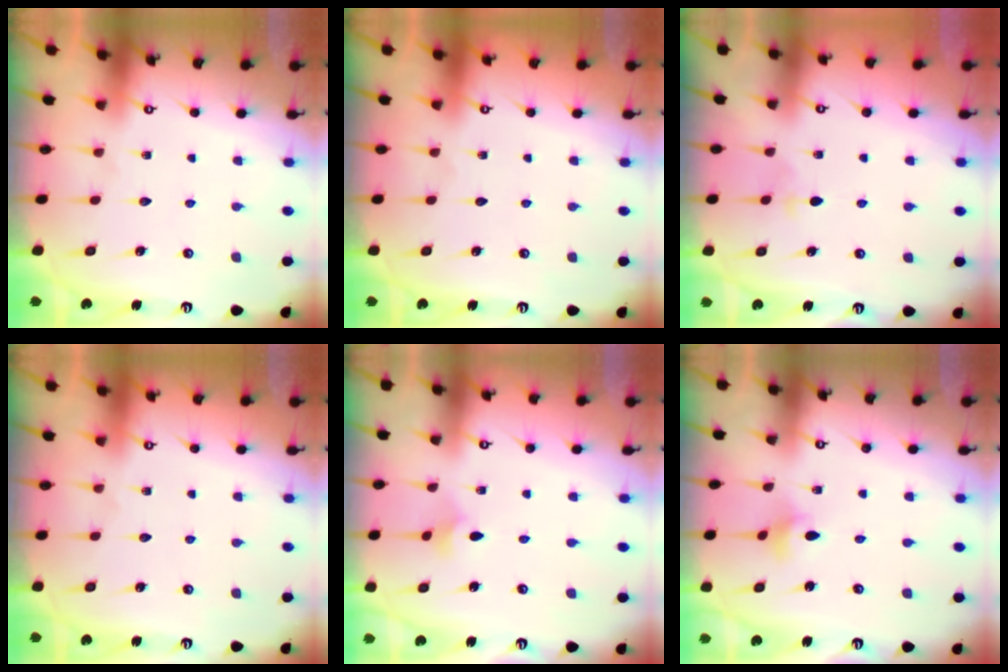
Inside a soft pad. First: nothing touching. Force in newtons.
{"total": 0.0}
{"total": 1.9, "press": 1.9, "slide": 0.4}
{"total": 0.0}
{"total": 2.9, "press": 2.9, "slide": 0.5}
{"total": 2.8, "press": 2.8, "slide": 0.4}